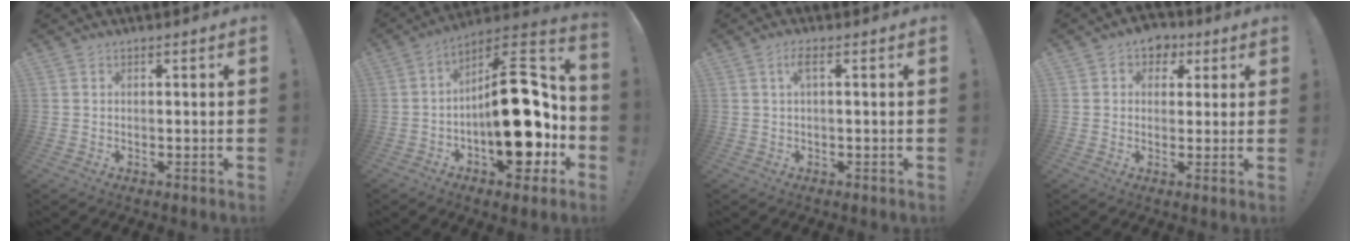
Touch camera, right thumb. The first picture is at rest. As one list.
[{"total": 25.0, "force": [-4.2, 11.9, 21.6], "torque": [-0.286, 0.043, -0.053]}, {"total": 2.9, "force": [0.4, 0.4, 2.9], "torque": [-0.059, 0.006, 0.005]}, {"total": 5.6, "force": [2.0, 4.9, 1.7], "torque": [-0.008, -0.008, 0.038]}]